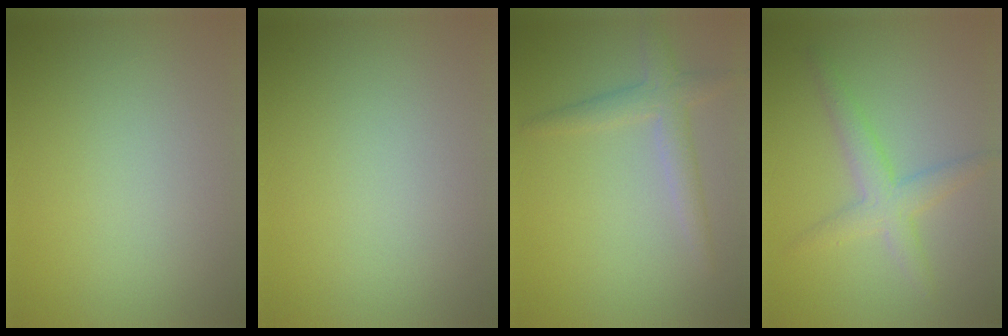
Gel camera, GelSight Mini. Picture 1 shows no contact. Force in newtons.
{"total": 0.0}
{"total": 2.7, "press": 2.7, "slide": 0.1}
{"total": 3.0, "press": 3.0, "slide": 0.1}